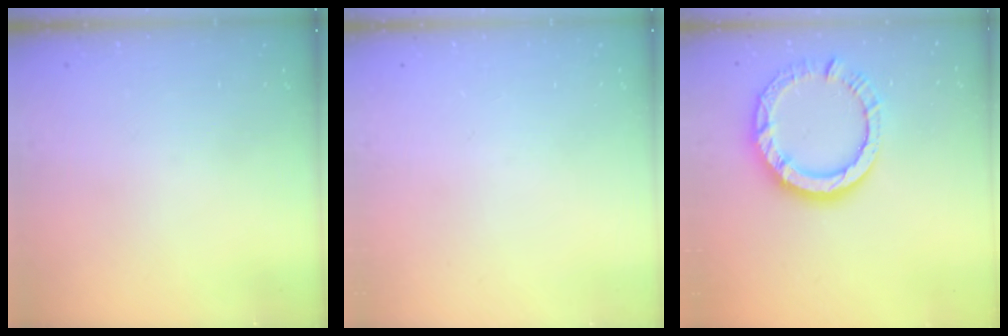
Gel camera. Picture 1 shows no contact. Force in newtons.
{"total": 0.0}
{"total": 13.2, "press": 13.1, "slide": 1.6}